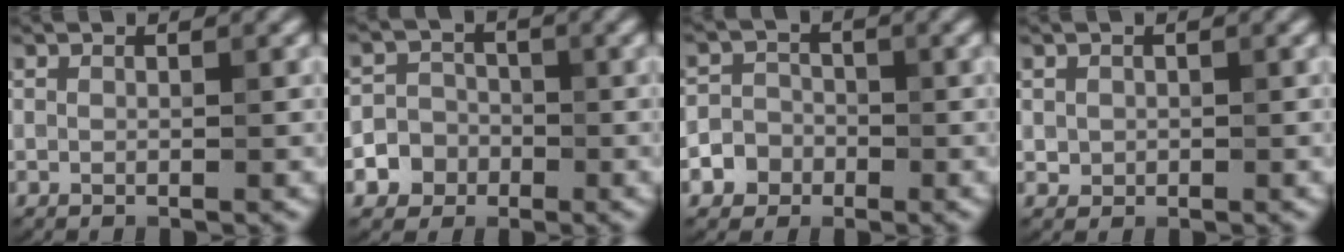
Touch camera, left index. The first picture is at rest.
{"total": 3.9, "force": [-1.6, 3.5, 0.4], "torque": [0.030, -0.004, -0.040]}
{"total": 3.2, "force": [-1.5, 2.9, 0.4], "torque": [0.024, -0.003, -0.033]}
{"total": 1.0, "force": [0.1, 0.9, 0.2], "torque": [0.002, -0.005, 0.003]}